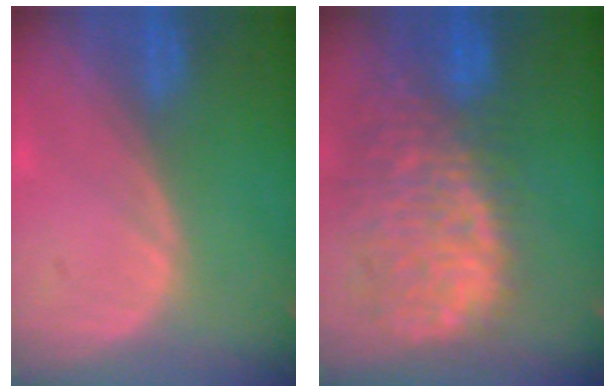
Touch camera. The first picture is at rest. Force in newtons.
{"total": 13.8, "press": 11.3, "slide": 7.9}